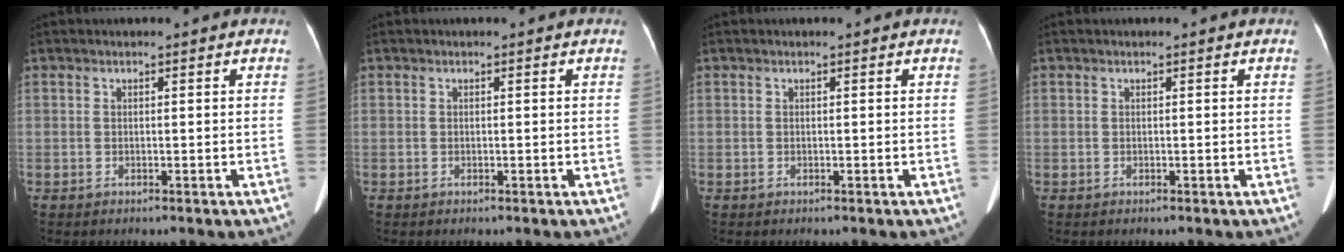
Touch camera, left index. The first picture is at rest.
{"total": 0.0}
{"total": 0.0}
{"total": 0.0}